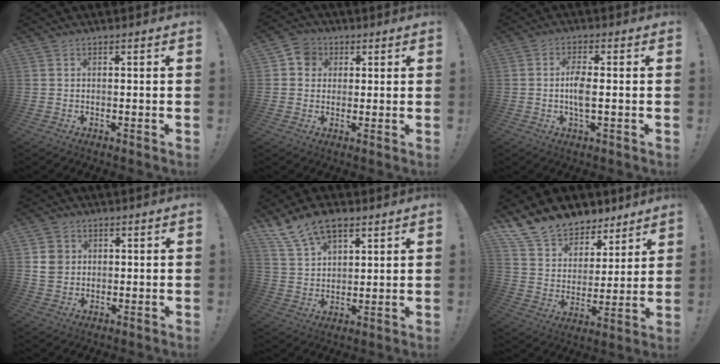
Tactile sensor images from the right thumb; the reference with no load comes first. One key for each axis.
{"total": 6.4, "fx": 1.5, "fy": 5.9, "fz": 2.2, "tx": -0.034, "ty": 0.005, "tz": 0.030}
{"total": 5.2, "fx": -0.2, "fy": 1.3, "fz": 5.0, "tx": -0.105, "ty": -0.005, "tz": -0.009}
{"total": 5.5, "fx": 1.7, "fy": 5.0, "fz": 1.7, "tx": -0.010, "ty": -0.002, "tz": 0.032}
{"total": 12.0, "fx": 8.2, "fy": 6.5, "fz": 5.9, "tx": -0.108, "ty": -0.039, "tz": 0.157}
{"total": 13.9, "fx": 11.1, "fy": 7.6, "fz": 3.2, "tx": -0.067, "ty": -0.085, "tz": 0.211}